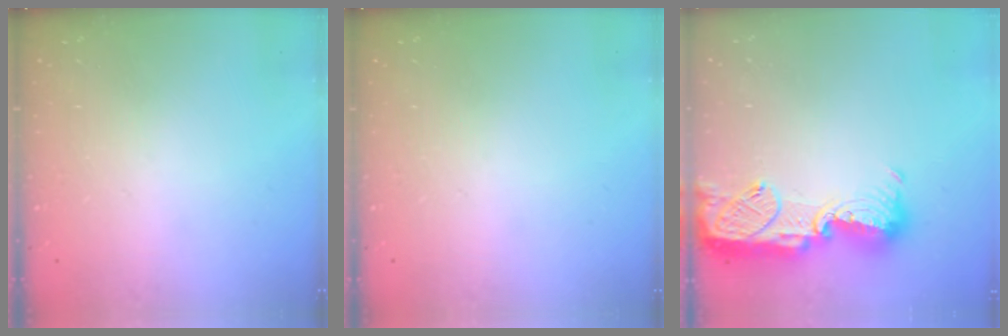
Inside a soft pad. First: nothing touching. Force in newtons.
{"total": 0.0}
{"total": 14.9, "press": 14.9, "slide": 1.0}